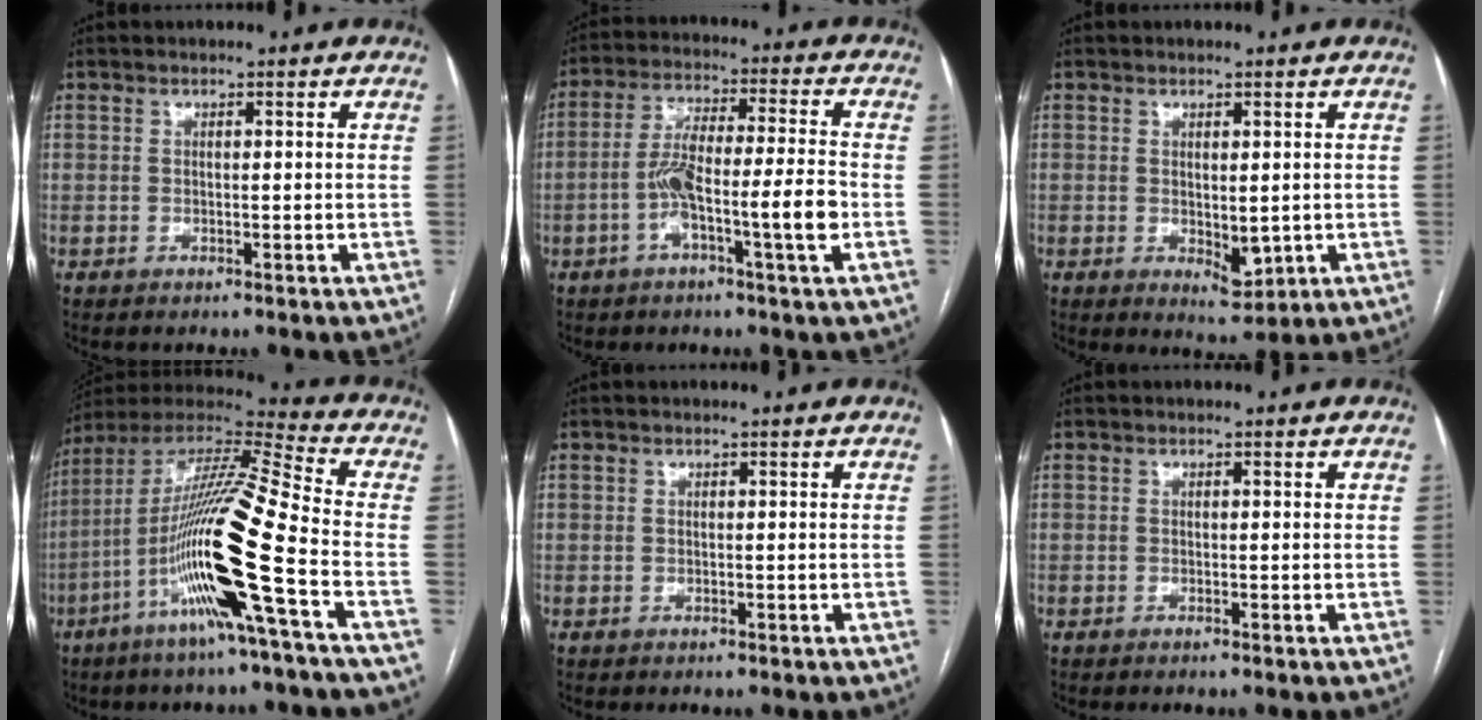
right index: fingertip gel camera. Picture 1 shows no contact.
{"total": 10.6, "force": [-3.1, 0.7, 10.1], "torque": [-0.187, 0.015, -0.057]}
{"total": 4.0, "force": [-0.5, 1.8, 3.5], "torque": [-0.051, -0.013, 0.005]}
{"total": 19.5, "force": [-6.7, -0.7, 18.3], "torque": [-0.363, -0.013, -0.138]}
{"total": 0.0}
{"total": 0.0}